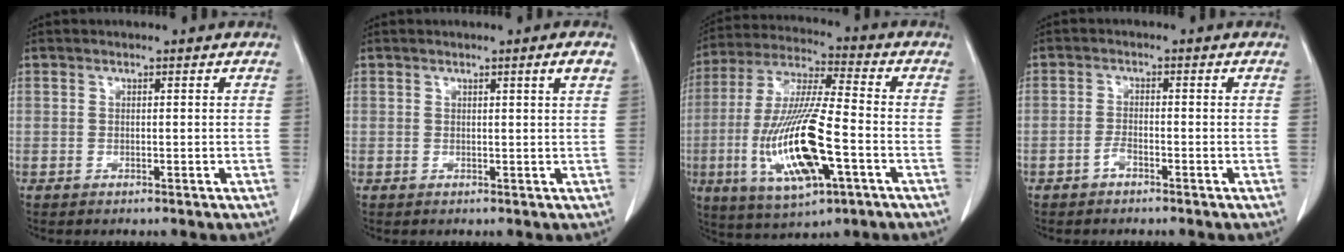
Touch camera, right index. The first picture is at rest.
{"total": 1.7, "force": [0.8, -0.4, 1.5], "torque": [-0.021, -0.004, 0.012]}
{"total": 17.4, "force": [-4.8, 3.3, 16.4], "torque": [-0.341, -0.015, -0.082]}
{"total": 1.6, "force": [-1.0, 0.7, 1.0], "torque": [-0.018, 0.005, -0.017]}